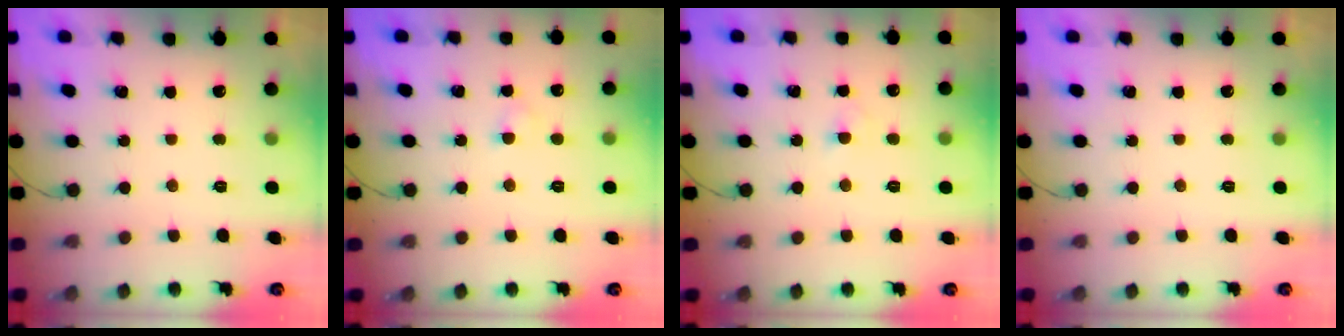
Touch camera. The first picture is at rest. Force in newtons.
{"total": 2.3, "press": 2.2, "slide": 0.9}
{"total": 2.6, "press": 2.4, "slide": 0.9}
{"total": 0.0}